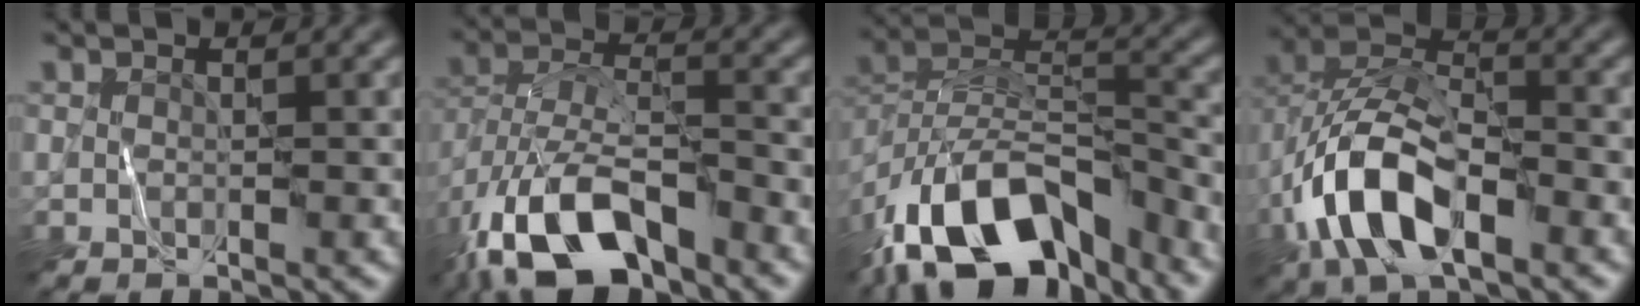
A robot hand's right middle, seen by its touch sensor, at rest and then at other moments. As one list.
[{"total": 11.3, "force": [-7.0, 4.5, 7.6], "torque": [-0.146, -0.002, -0.134]}, {"total": 13.7, "force": [-9.2, 6.1, 8.1], "torque": [-0.157, 0.017, -0.167]}, {"total": 9.7, "force": [-4.2, 4.6, 7.4], "torque": [-0.152, 0.013, -0.088]}]